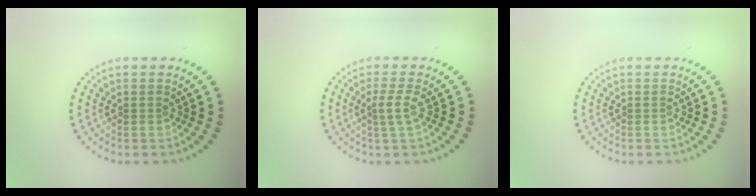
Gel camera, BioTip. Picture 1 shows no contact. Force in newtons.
{"total": 1.7, "press": 1.3, "slide": 1.2}
{"total": 0.0}